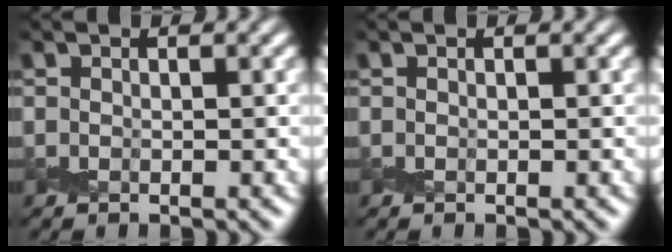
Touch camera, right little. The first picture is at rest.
{"total": 0.0}